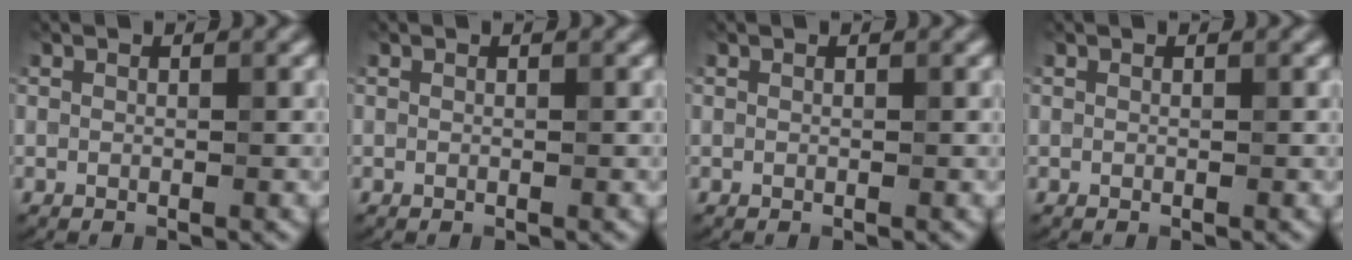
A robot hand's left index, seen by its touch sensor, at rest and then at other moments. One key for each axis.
{"total": 0.0}
{"total": 0.0}
{"total": 0.0}